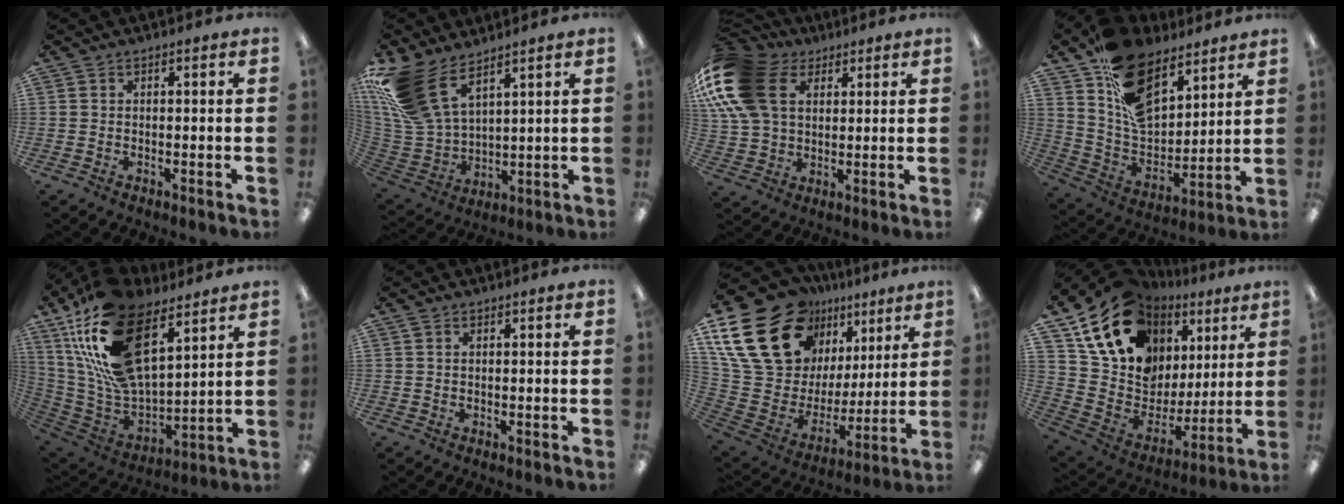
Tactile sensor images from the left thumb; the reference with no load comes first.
{"total": 17.3, "force": [10.9, 8.9, 10.1], "torque": [-0.254, -0.051, 0.205]}
{"total": 21.2, "force": [6.9, 15.0, 13.3], "torque": [-0.306, -0.006, 0.125]}
{"total": 18.3, "force": [10.9, 10.5, 10.3], "torque": [-0.187, -0.055, 0.209]}
{"total": 23.8, "force": [13.0, 12.5, 15.5], "torque": [-0.317, -0.073, 0.236]}
{"total": 0.7, "force": [0.5, 0.4, 0.3], "torque": [-0.007, 0.003, 0.009]}
{"total": 25.1, "force": [15.1, 15.5, 12.7], "torque": [-0.255, -0.091, 0.295]}
{"total": 17.9, "force": [11.7, 11.4, 7.4], "torque": [-0.152, -0.076, 0.221]}